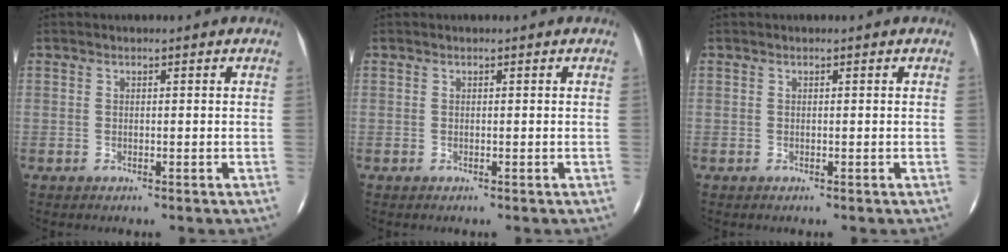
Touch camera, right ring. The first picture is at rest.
{"total": 0.0}
{"total": 0.0}